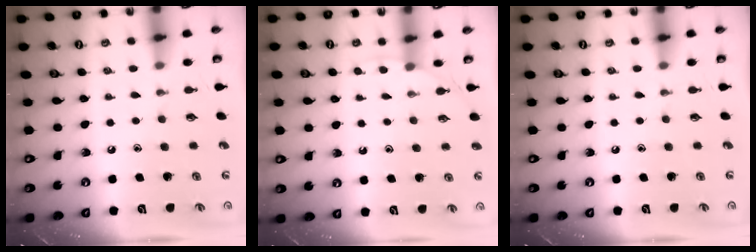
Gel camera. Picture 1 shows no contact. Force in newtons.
{"total": 3.0, "press": 3.0, "slide": 0.4}
{"total": 0.0}